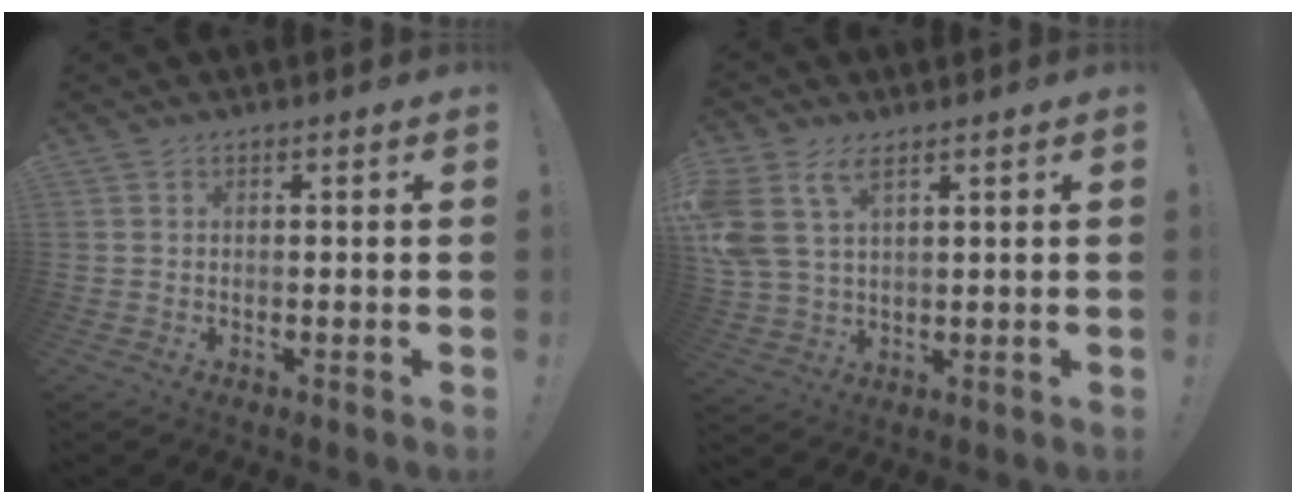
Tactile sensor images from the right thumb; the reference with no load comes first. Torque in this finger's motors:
{"motor_torque": [1.30, 1.33, 1.07, 0.51, 0.15]}